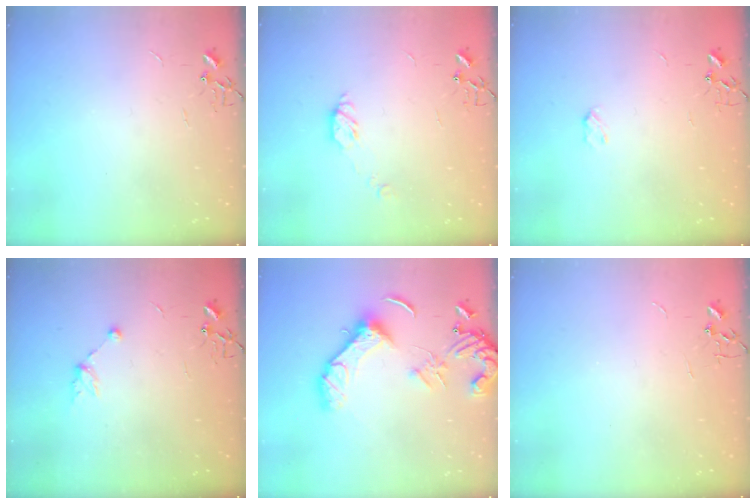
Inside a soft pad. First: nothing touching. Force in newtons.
{"total": 6.4, "press": 6.4, "slide": 0.3}
{"total": 2.8, "press": 2.8, "slide": 0.5}
{"total": 6.4, "press": 6.2, "slide": 1.5}
{"total": 14.4, "press": 14.3, "slide": 2.1}
{"total": 0.0}